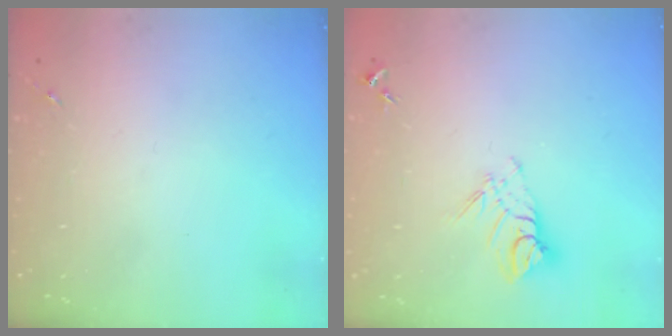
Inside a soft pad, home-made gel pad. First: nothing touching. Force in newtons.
{"total": 8.8, "press": 8.7, "slide": 0.7}